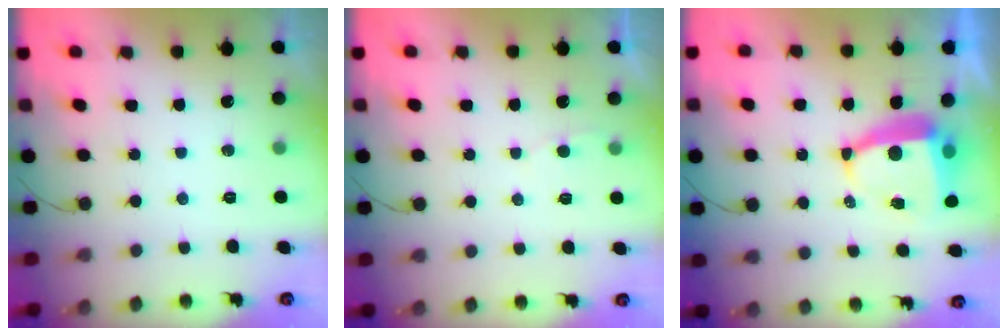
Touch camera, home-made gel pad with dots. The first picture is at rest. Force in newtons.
{"total": 2.0, "press": 2.0, "slide": 0.2}
{"total": 8.6, "press": 8.5, "slide": 1.1}